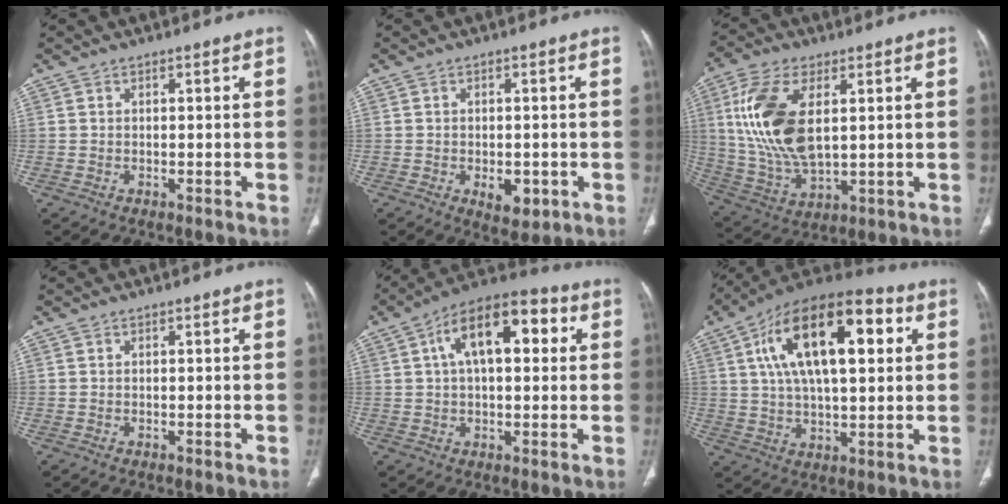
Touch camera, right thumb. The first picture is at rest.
{"total": 5.0, "force": [-1.6, 2.9, 3.8], "torque": [-0.041, -0.001, -0.012]}
{"total": 16.7, "force": [3.7, 8.4, 14.0], "torque": [-0.293, -0.011, 0.080]}
{"total": 0.0}
{"total": 15.3, "force": [4.2, 7.7, 12.6], "torque": [-0.178, 0.027, 0.057]}
{"total": 22.9, "force": [6.6, 10.4, 19.3], "torque": [-0.308, 0.013, 0.099]}